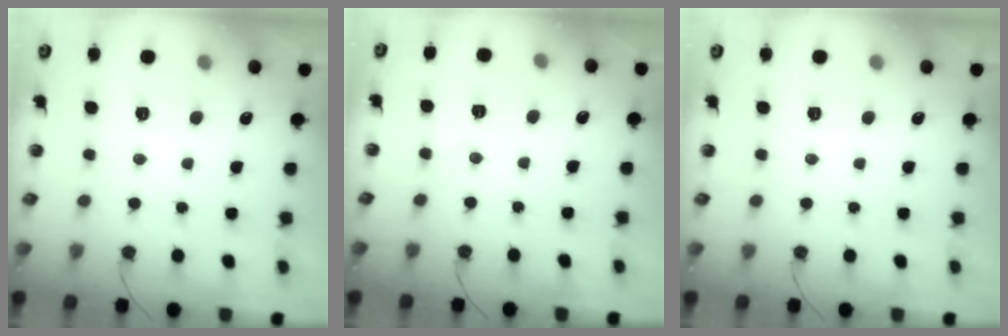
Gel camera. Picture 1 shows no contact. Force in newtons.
{"total": 2.9, "press": 2.4, "slide": 1.7}
{"total": 0.0}